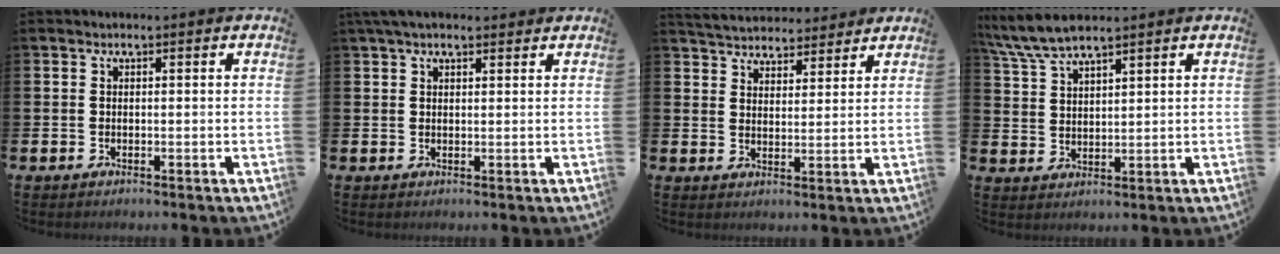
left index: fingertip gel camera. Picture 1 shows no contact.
{"total": 3.1, "force": [2.4, 1.1, 1.5], "torque": [-0.036, 0.003, 0.045]}
{"total": 5.0, "force": [4.9, 1.1, 0.0], "torque": [-0.026, -0.024, 0.090]}
{"total": 6.6, "force": [6.0, 1.0, 2.5], "torque": [-0.073, -0.014, 0.112]}